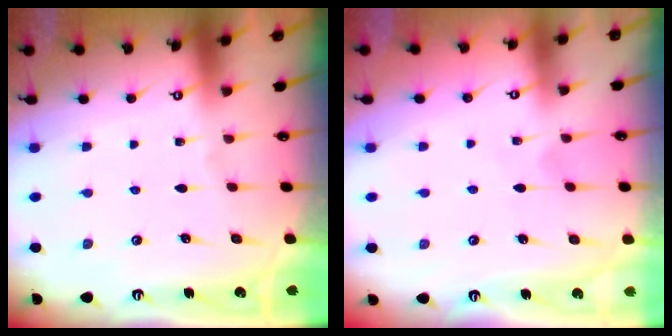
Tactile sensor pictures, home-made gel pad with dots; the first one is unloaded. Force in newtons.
{"total": 3.2, "press": 3.2, "slide": 0.3}